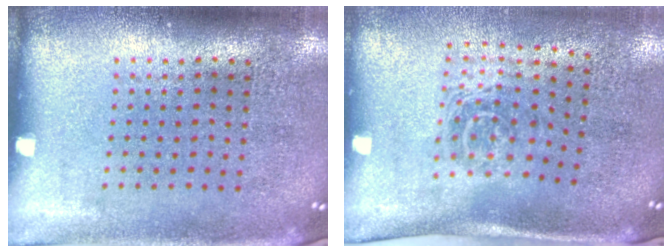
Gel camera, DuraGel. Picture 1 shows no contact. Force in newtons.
{"total": 1.7, "press": 1.1, "slide": 1.3}